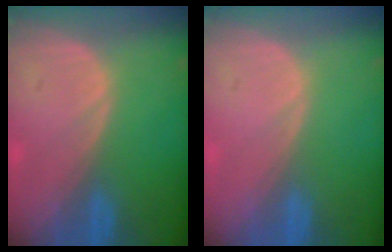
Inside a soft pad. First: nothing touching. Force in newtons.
{"total": 0.0}